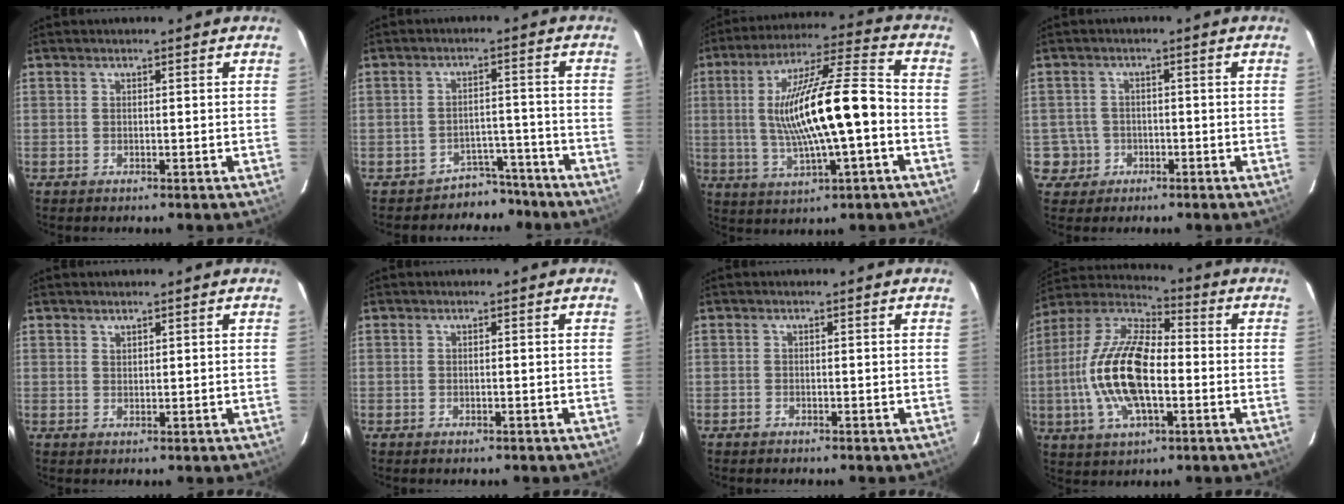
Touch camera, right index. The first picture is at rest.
{"total": 5.9, "force": [-5.0, 3.2, -0.4], "torque": [0.011, 0.030, -0.066]}
{"total": 17.9, "force": [-1.7, 2.8, 17.6], "torque": [-0.319, 0.007, -0.022]}
{"total": 4.5, "force": [-1.4, 4.3, 0.0], "torque": [-0.006, 0.023, -0.021]}
{"total": 0.8, "force": [0.7, 0.3, 0.1], "torque": [-0.001, 0.002, 0.015]}
{"total": 0.7, "force": [-0.5, 0.3, 0.3], "torque": [-0.006, 0.000, -0.009]}
{"total": 0.9, "force": [-0.7, 0.5, 0.0], "torque": [-0.004, 0.003, -0.013]}
{"total": 18.3, "force": [-2.7, 8.0, 16.2], "torque": [-0.333, 0.005, -0.059]}